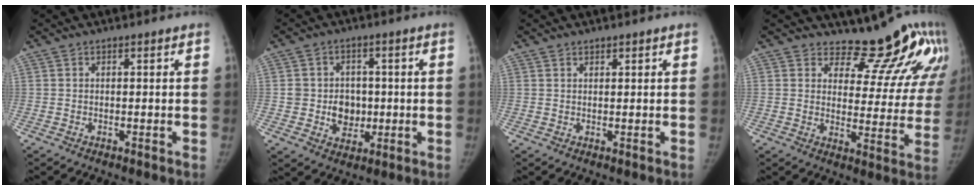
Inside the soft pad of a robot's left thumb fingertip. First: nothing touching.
{"total": 7.1, "force": [-0.5, 6.1, 3.6], "torque": [-0.018, 0.007, -0.003]}
{"total": 0.9, "force": [0.8, 0.4, 0.1], "torque": [0.007, -0.005, 0.009]}
{"total": 14.7, "force": [13.1, 4.9, 4.5], "torque": [-0.006, -0.126, 0.149]}